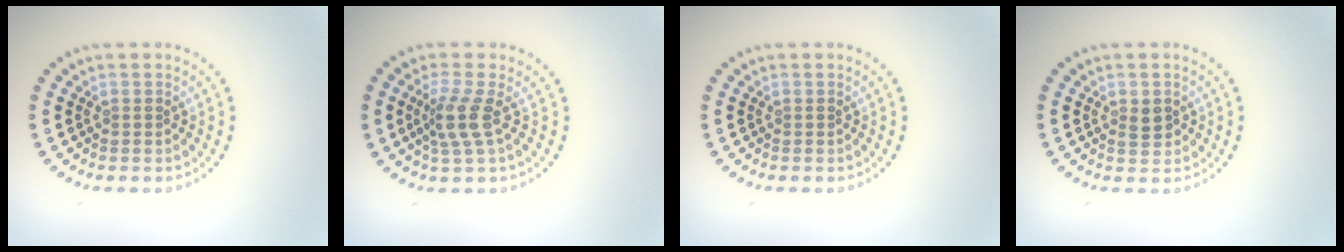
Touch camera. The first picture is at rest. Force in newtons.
{"total": 2.7, "press": 2.0, "slide": 1.8}
{"total": 0.0}
{"total": 1.5, "press": 1.5, "slide": 0.2}